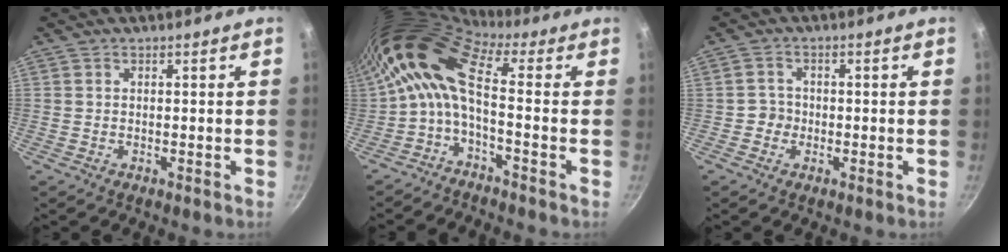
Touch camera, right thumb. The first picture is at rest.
{"total": 13.1, "force": [0.1, 5.7, 11.8], "torque": [-0.258, 0.029, -0.019]}
{"total": 0.0}